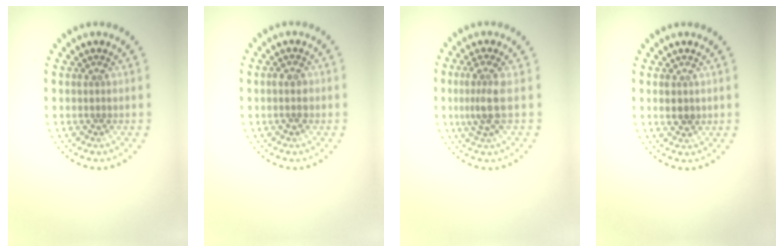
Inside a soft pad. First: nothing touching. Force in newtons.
{"total": 1.5, "press": 1.4, "slide": 0.3}
{"total": 2.6, "press": 2.0, "slide": 1.6}
{"total": 1.4, "press": 1.4, "slide": 0.3}